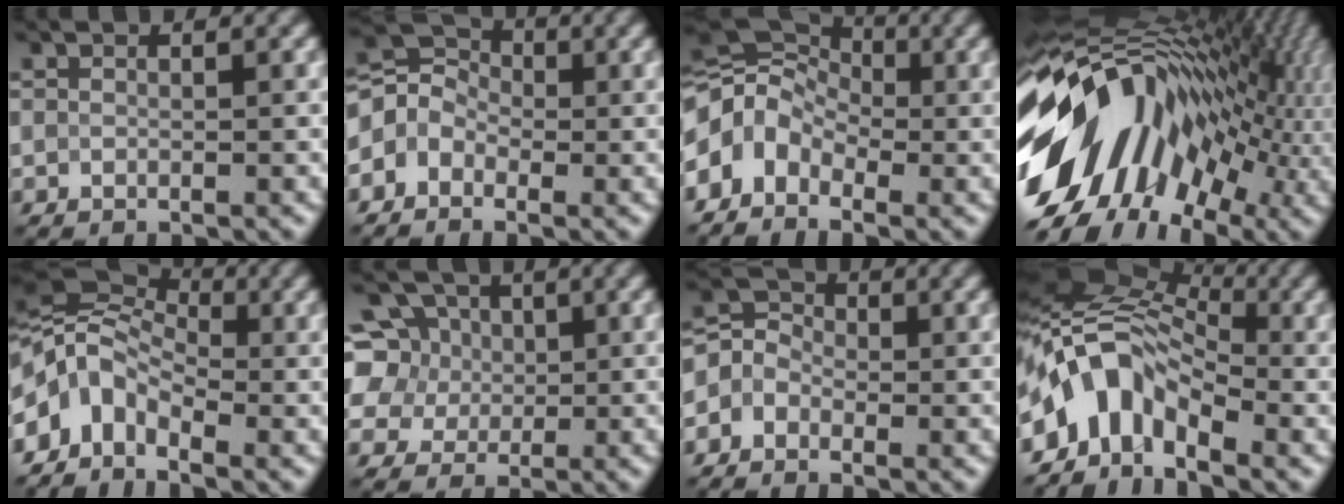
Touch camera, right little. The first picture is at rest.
{"total": 3.0, "force": [-1.1, 2.6, 1.2], "torque": [-0.017, 0.013, -0.034]}
{"total": 7.5, "force": [-2.2, 5.5, 4.6], "torque": [-0.081, 0.013, -0.062]}
{"total": 18.3, "force": [-3.0, 11.4, 14.0], "torque": [-0.237, 0.006, -0.058]}
{"total": 6.4, "force": [-2.0, 4.4, 4.1], "torque": [-0.064, 0.017, -0.065]}
{"total": 8.8, "force": [3.1, 7.3, 3.9], "torque": [-0.073, 0.027, 0.034]}
{"total": 2.6, "force": [-0.9, 2.2, 1.0], "torque": [-0.011, 0.011, -0.025]}
{"total": 7.3, "force": [-2.5, 5.0, 4.8], "torque": [-0.074, 0.017, -0.061]}